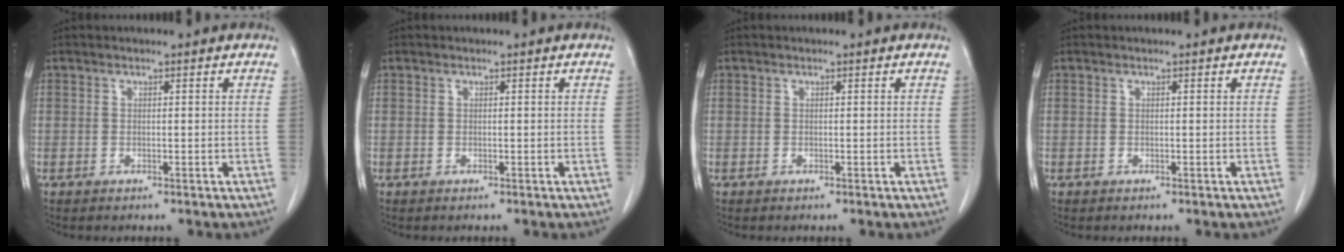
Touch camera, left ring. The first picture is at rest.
{"total": 0.0}
{"total": 0.0}
{"total": 0.0}